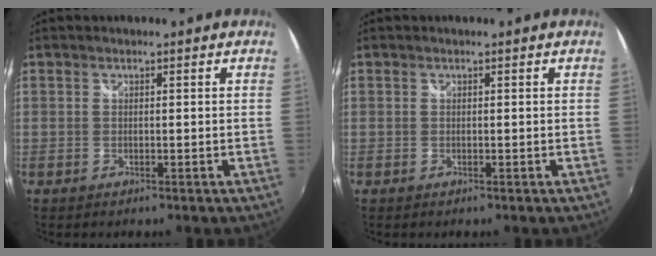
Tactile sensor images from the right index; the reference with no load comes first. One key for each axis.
{"total": 0.0}